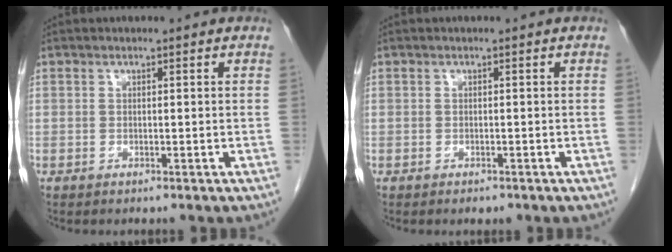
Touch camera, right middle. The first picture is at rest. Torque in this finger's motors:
{"motor_torque": [0.40, -0.21, 0.02, 0.01]}